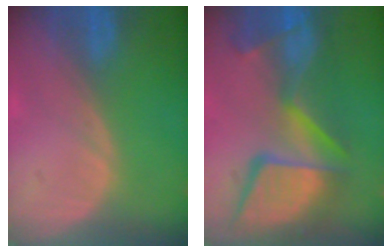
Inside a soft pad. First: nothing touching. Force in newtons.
{"total": 13.6, "press": 11.2, "slide": 7.8}